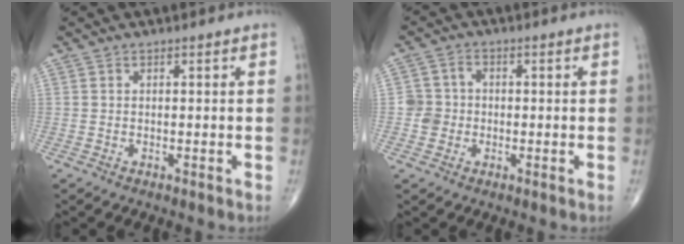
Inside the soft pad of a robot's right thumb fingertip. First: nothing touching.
{"total": 4.1, "force": [-0.8, 3.9, 1.1], "torque": [0.000, 0.011, -0.023]}